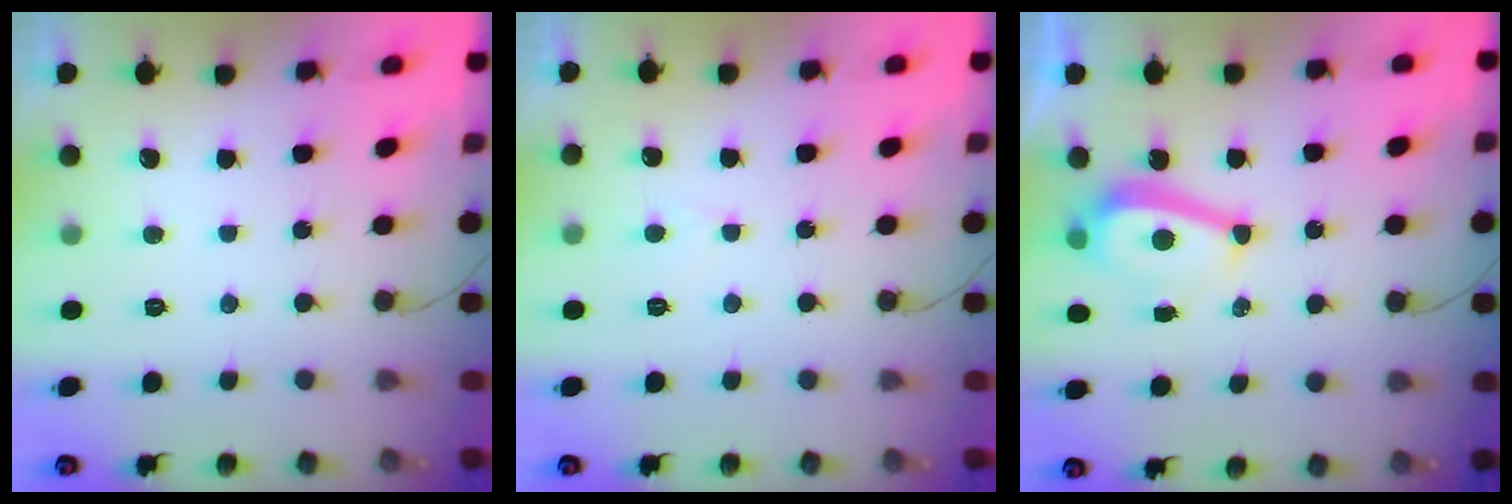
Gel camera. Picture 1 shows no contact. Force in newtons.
{"total": 1.7, "press": 1.7, "slide": 0.2}
{"total": 6.9, "press": 6.5, "slide": 2.4}